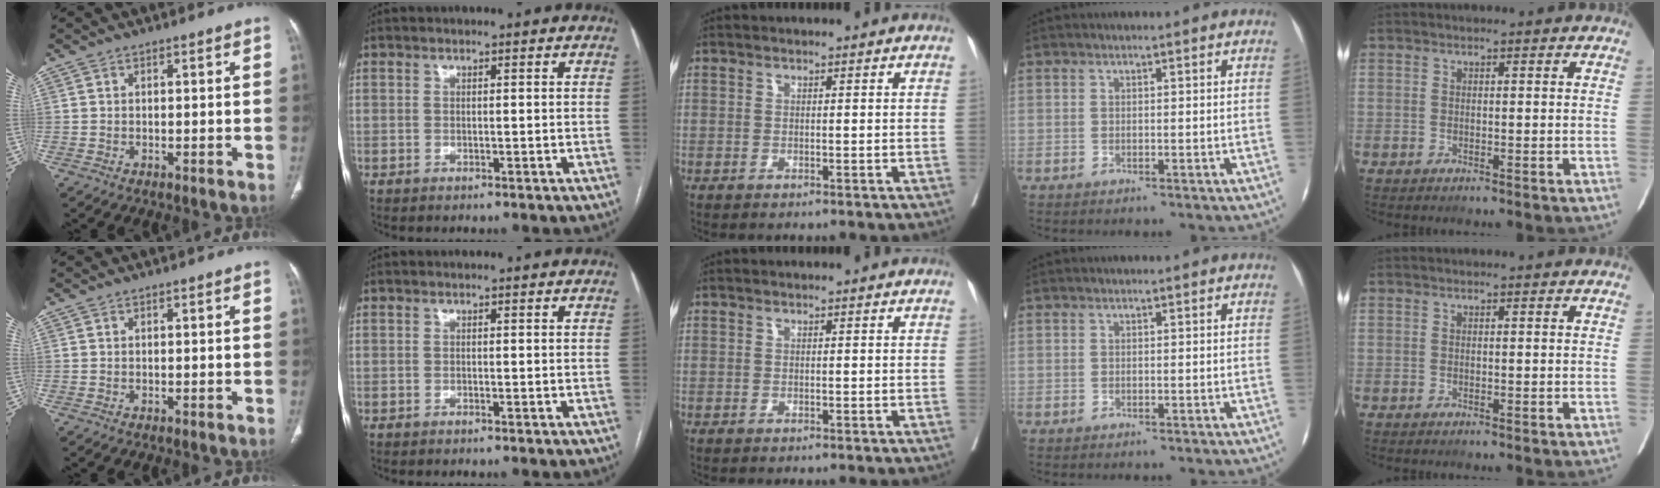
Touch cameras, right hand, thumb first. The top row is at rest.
{}